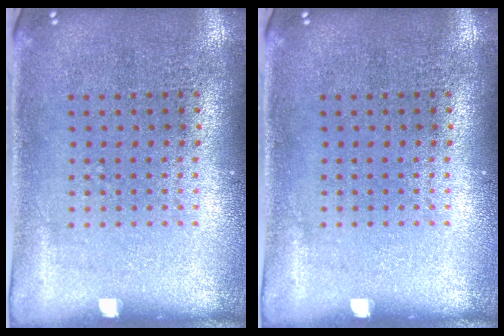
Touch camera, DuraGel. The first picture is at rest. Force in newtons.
{"total": 0.0}